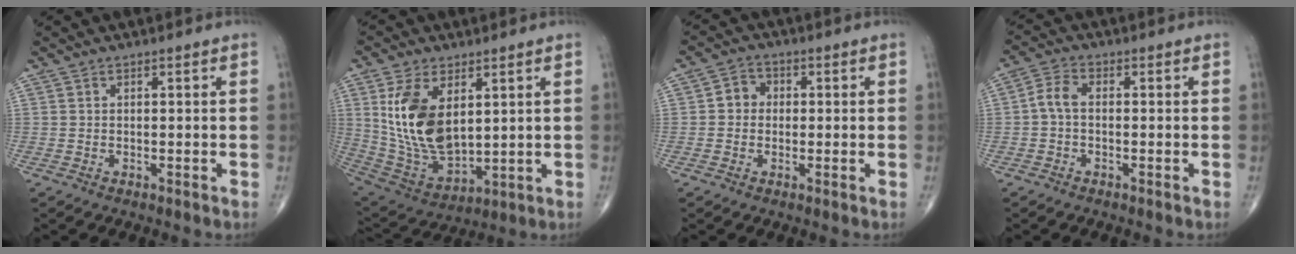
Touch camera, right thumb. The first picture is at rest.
{"total": 16.5, "force": [4.2, 9.2, 13.0], "torque": [-0.237, -0.022, 0.099]}
{"total": 3.8, "force": [0.0, 3.4, 1.7], "torque": [-0.006, 0.013, -0.011]}
{"total": 3.7, "force": [-0.5, 2.2, 2.9], "torque": [-0.059, 0.014, -0.018]}